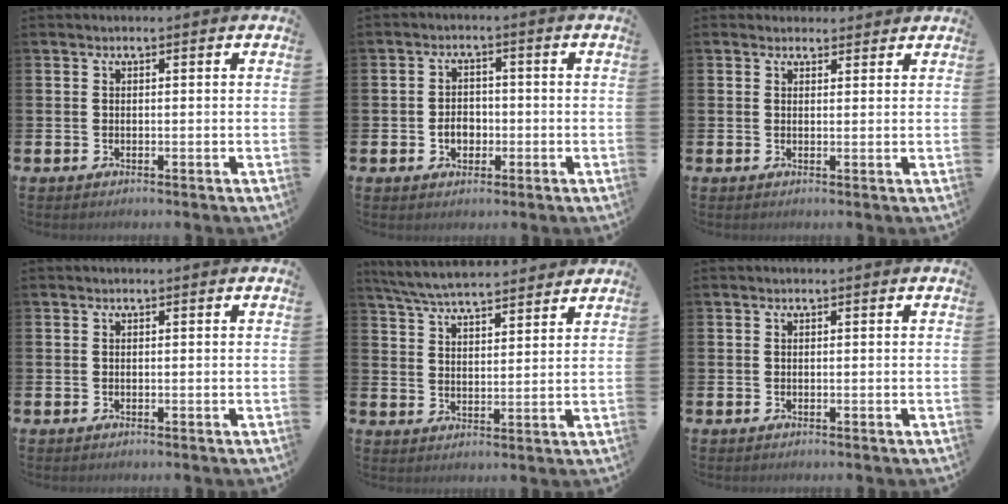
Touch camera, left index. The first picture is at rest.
{"total": 3.2, "force": [-0.9, 2.4, 1.9], "torque": [-0.025, -0.001, -0.022]}
{"total": 1.9, "force": [1.7, 0.7, -0.1], "torque": [0.008, -0.005, 0.031]}
{"total": 0.0}
{"total": 6.4, "force": [6.2, 0.7, 1.5], "torque": [-0.049, -0.030, 0.112]}
{"total": 0.0}